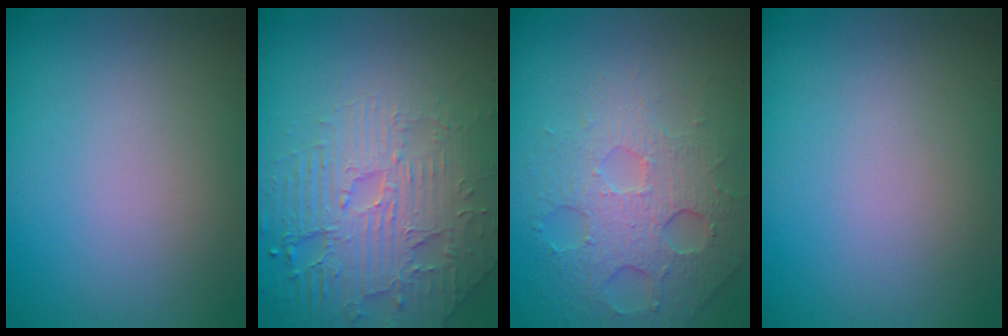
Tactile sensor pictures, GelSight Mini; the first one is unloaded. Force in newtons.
{"total": 4.7, "press": 4.4, "slide": 1.6}
{"total": 4.9, "press": 4.1, "slide": 2.6}
{"total": 0.0}